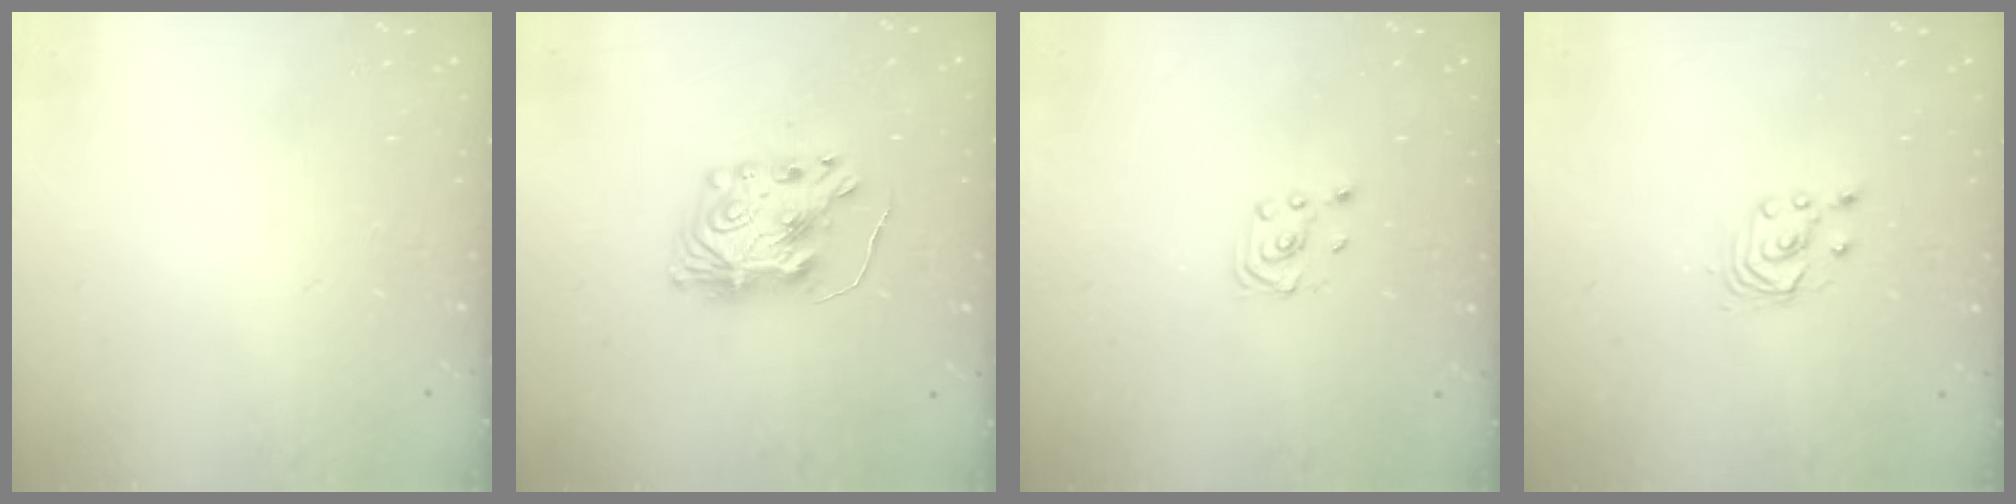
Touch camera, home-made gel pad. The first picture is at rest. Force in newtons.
{"total": 9.0, "press": 9.0, "slide": 0.5}
{"total": 1.9, "press": 1.8, "slide": 0.6}
{"total": 2.5, "press": 2.5, "slide": 0.2}